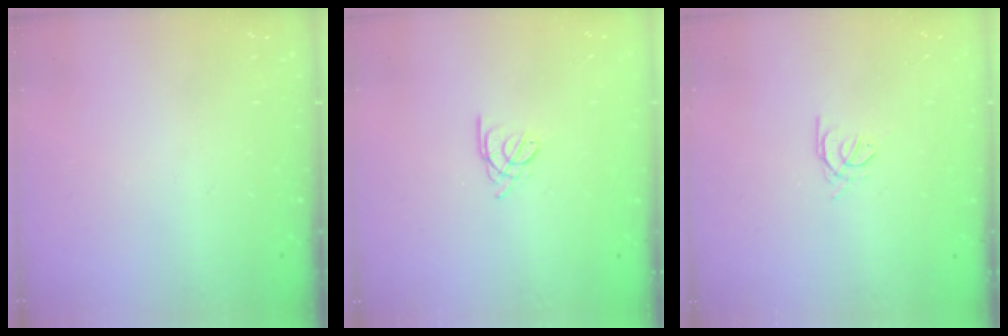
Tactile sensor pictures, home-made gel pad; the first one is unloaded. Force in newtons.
{"total": 2.2, "press": 2.2, "slide": 0.5}
{"total": 1.4, "press": 1.3, "slide": 0.3}